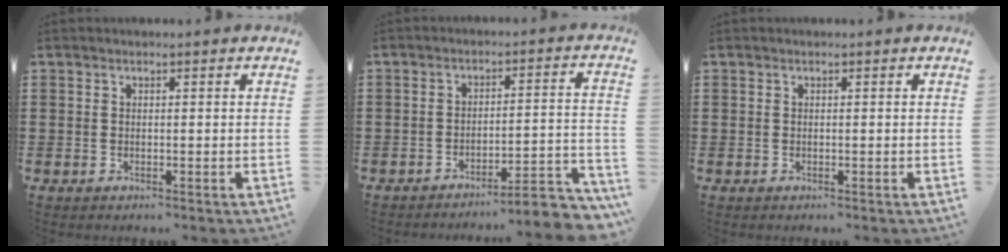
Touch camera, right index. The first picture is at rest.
{"total": 5.1, "force": [-4.5, 0.1, 2.4], "torque": [-0.038, -0.015, -0.089]}
{"total": 0.0}